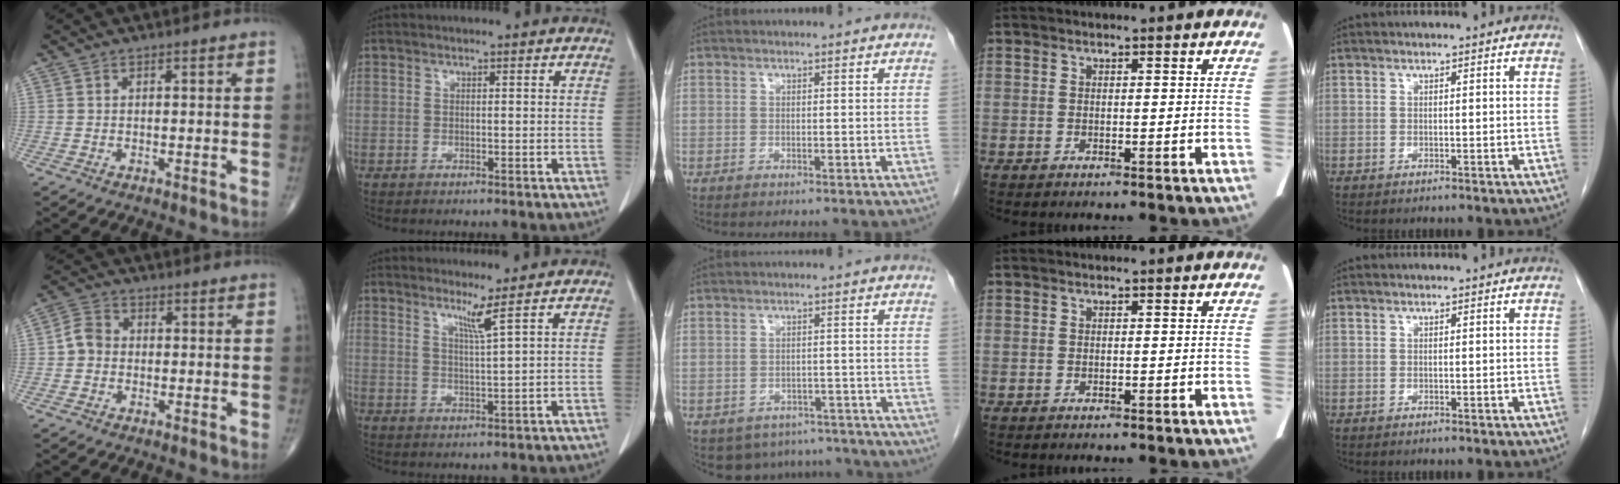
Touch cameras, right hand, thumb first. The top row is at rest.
{"thumb": {"total": 4.2, "force": [-0.5, 3.6, 2.1], "torque": [-0.028, 0.014, -0.017]}, "index": {"total": 2.9, "force": [1.9, -1.3, 1.8], "torque": [-0.034, -0.020, 0.040]}, "middle": {"total": 8.6, "force": [-7.1, 4.7, 1.0], "torque": [-0.005, 0.012, -0.082]}}